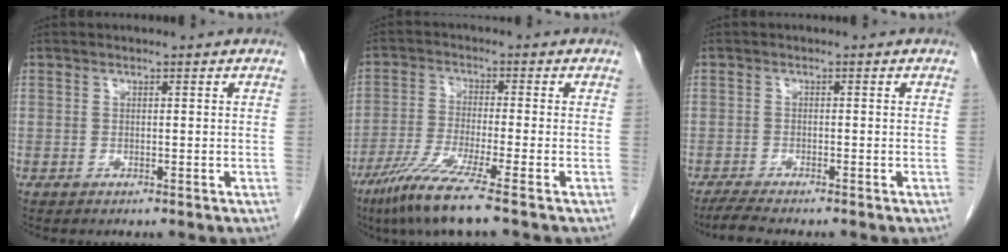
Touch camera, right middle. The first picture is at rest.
{"total": 9.0, "force": [-6.1, -1.0, 6.5], "torque": [-0.133, -0.036, -0.118]}
{"total": 3.4, "force": [-2.9, -0.2, 1.7], "torque": [-0.039, -0.014, -0.051]}